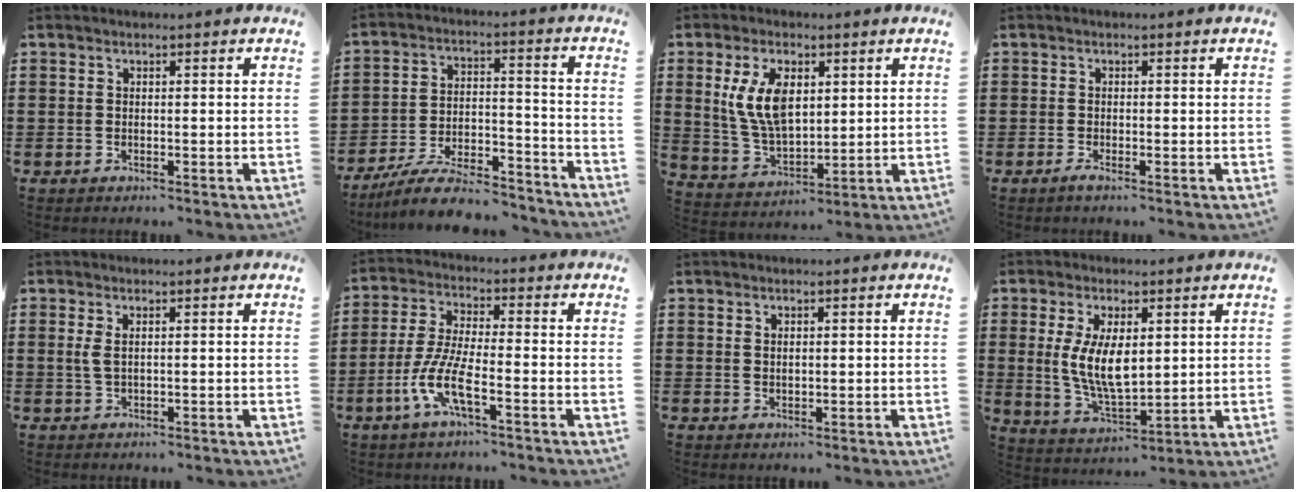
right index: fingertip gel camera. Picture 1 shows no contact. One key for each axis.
{"total": 9.8, "fx": -8.7, "fy": 1.6, "fz": 4.3, "tx": -0.078, "ty": 0.023, "tz": -0.167}
{"total": 9.7, "fx": 2.8, "fy": 5.3, "fz": 7.6, "tx": -0.176, "ty": 0.009, "tz": 0.047}
{"total": 0.9, "fx": -0.6, "fy": 0.1, "fz": 0.7, "tx": -0.013, "ty": -0.005, "tz": -0.010}
{"total": 2.0, "fx": 0.4, "fy": 0.7, "fz": 1.8, "tx": -0.045, "ty": 0.001, "tz": 0.004}
{"total": 7.8, "fx": -3.9, "fy": 1.4, "fz": 6.6, "tx": -0.171, "ty": -0.020, "tz": -0.086}
{"total": 0.7, "fx": 0.4, "fy": 0.4, "fz": 0.5, "tx": -0.011, "ty": 0.003, "tz": 0.007}
{"total": 8.6, "fx": 1.1, "fy": 4.0, "fz": 7.5, "tx": -0.164, "ty": 0.000, "tz": 0.017}